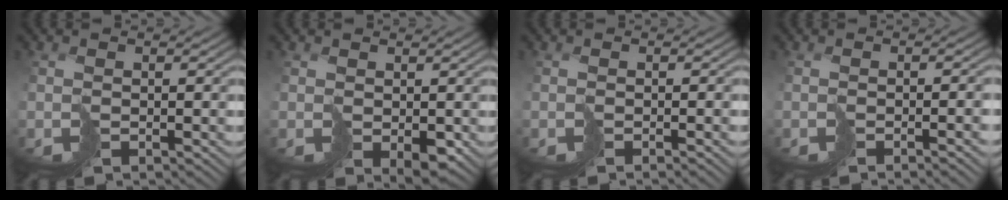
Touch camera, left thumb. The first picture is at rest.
{"total": 2.1, "force": [0.6, 1.3, 1.5], "torque": [-0.030, -0.005, 0.020]}
{"total": 1.2, "force": [-1.0, -0.5, 0.4], "torque": [-0.003, 0.003, -0.015]}
{"total": 2.7, "force": [-1.6, -0.2, 2.2], "torque": [-0.013, -0.002, -0.020]}